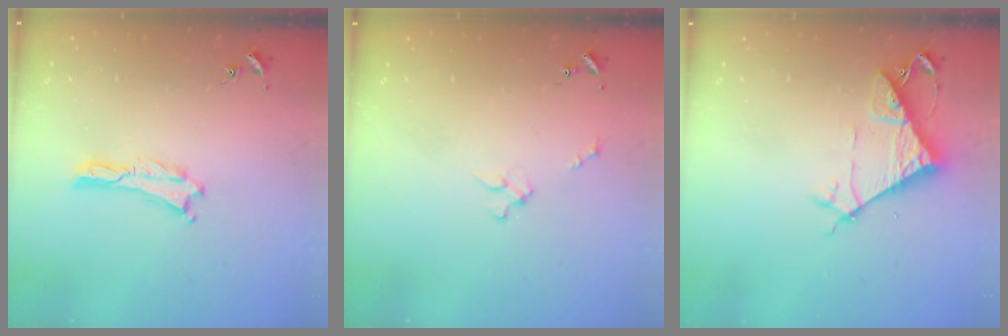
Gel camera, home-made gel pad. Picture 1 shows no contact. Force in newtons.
{"total": 2.3, "press": 2.2, "slide": 0.3}
{"total": 7.0, "press": 7.0, "slide": 0.7}